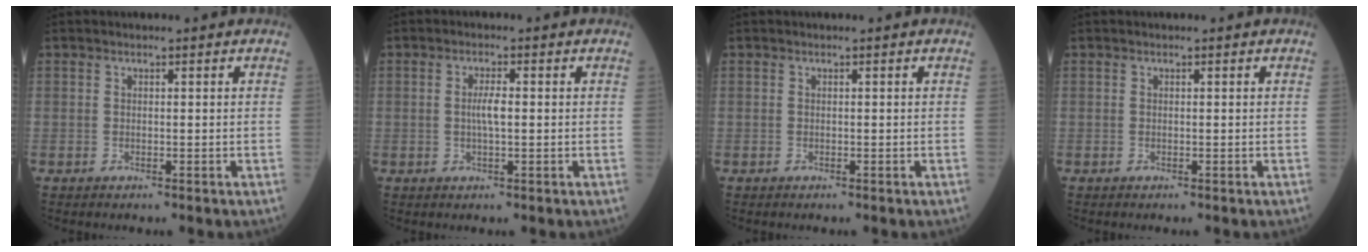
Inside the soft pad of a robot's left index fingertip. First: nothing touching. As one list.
[{"total": 2.6, "force": [-0.6, 0.4, 2.5], "torque": [-0.047, -0.003, -0.014]}, {"total": 0.0}, {"total": 0.0}]